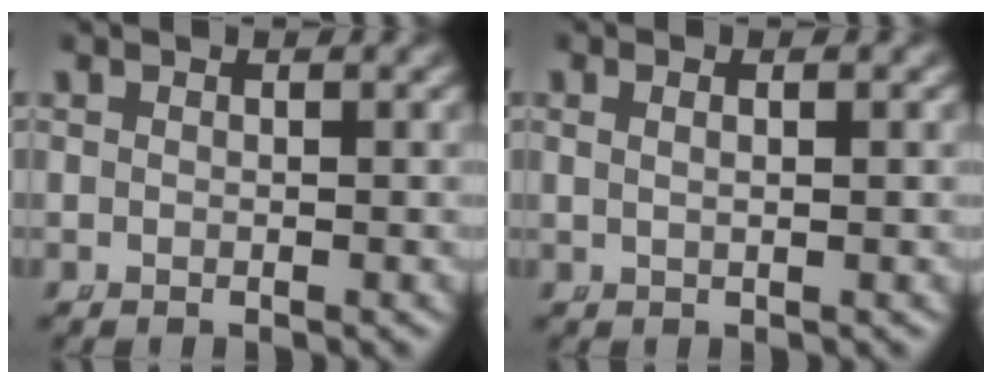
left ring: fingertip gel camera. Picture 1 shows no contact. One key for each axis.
{"total": 0.9, "fx": 0.2, "fy": -0.1, "fz": 0.9, "tx": -0.017, "ty": -0.004, "tz": 0.009}